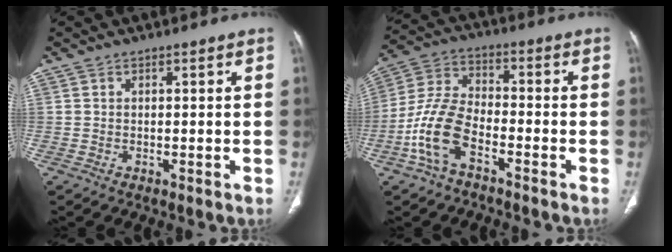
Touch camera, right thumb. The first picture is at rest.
{"total": 10.6, "force": [-4.9, 5.3, 7.8], "torque": [-0.168, 0.034, -0.100]}